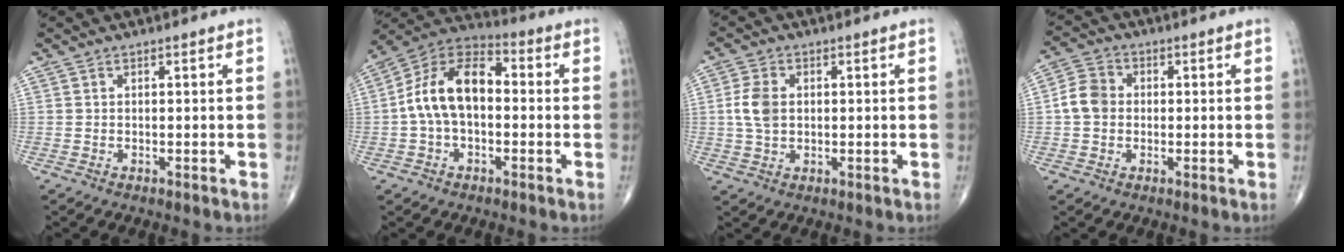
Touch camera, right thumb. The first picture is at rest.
{"total": 13.4, "force": [-0.2, 8.0, 10.7], "torque": [-0.186, 0.041, -0.018]}
{"total": 5.8, "force": [0.4, 3.9, 4.3], "torque": [-0.092, 0.005, 0.006]}
{"total": 5.8, "force": [-0.2, 4.9, 3.2], "torque": [-0.052, 0.014, -0.012]}